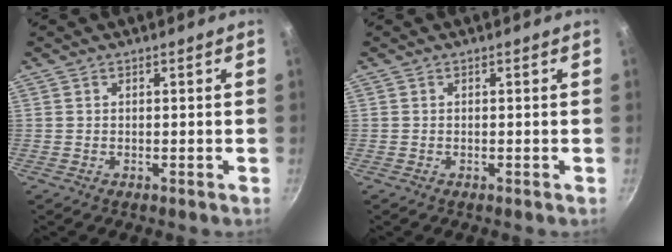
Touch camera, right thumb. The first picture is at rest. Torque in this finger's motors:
{"motor_torque": [-0.25, 0.52, 0.14, 0.33, 0.00]}